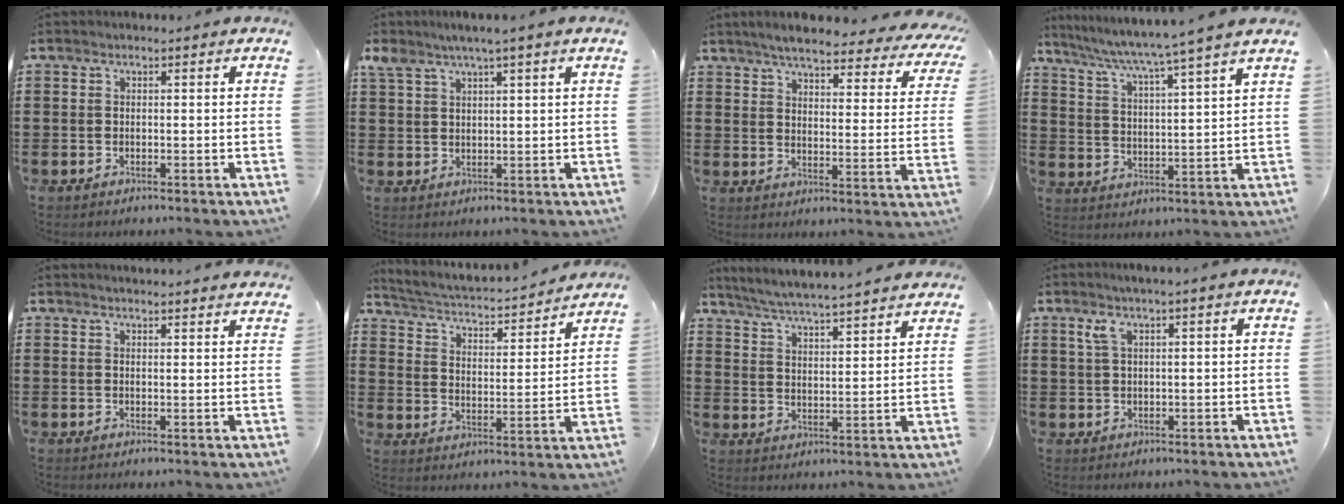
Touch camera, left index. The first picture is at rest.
{"total": 3.3, "force": [2.2, 0.2, 2.4], "torque": [-0.054, 0.001, 0.039]}
{"total": 5.4, "force": [4.8, 0.4, 2.3], "torque": [-0.060, -0.032, 0.077]}
{"total": 4.7, "force": [3.9, -1.3, 2.2], "torque": [-0.063, -0.040, 0.056]}
{"total": 2.2, "force": [2.2, -0.4, 0.0], "torque": [-0.006, -0.006, 0.043]}
{"total": 2.3, "force": [2.2, 0.3, 0.9], "torque": [-0.035, -0.029, 0.025]}
{"total": 5.2, "force": [5.0, -0.7, 1.4], "torque": [-0.051, -0.039, 0.081]}
{"total": 2.8, "force": [1.5, 0.3, 2.3], "torque": [-0.050, 0.002, 0.026]}